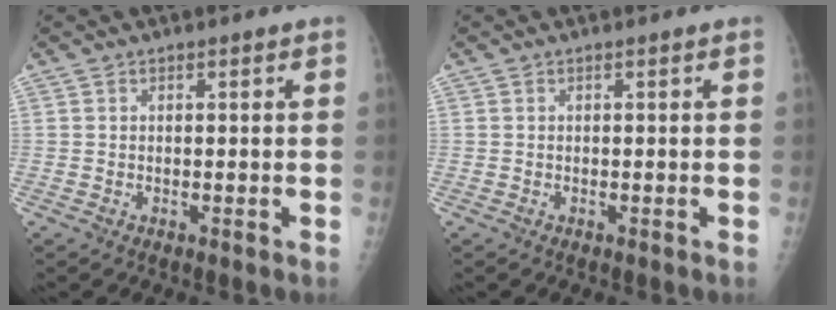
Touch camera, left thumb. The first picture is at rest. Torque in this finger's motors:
{"motor_torque": [0.01, -0.01, 0.08, 0.08, 0.01]}